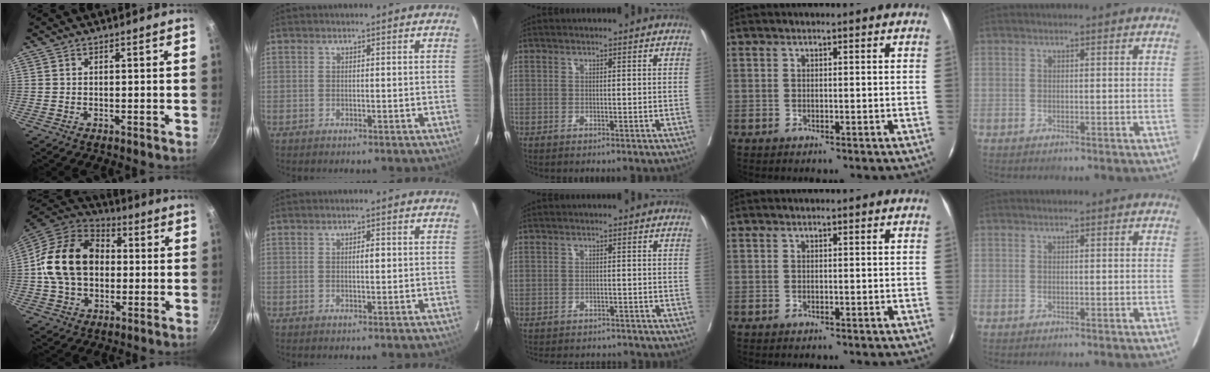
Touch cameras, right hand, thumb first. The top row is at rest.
{"thumb": {"total": 18.9, "force": [0.2, 13.8, 12.9], "torque": [-0.218, 0.026, -0.002]}, "index": {"total": 1.7, "force": [0.1, 0.6, 1.6], "torque": [-0.030, 0.002, 0.001]}, "middle": {"total": 8.1, "force": [-7.5, 2.4, 1.6], "torque": [-0.021, 0.005, -0.092]}}